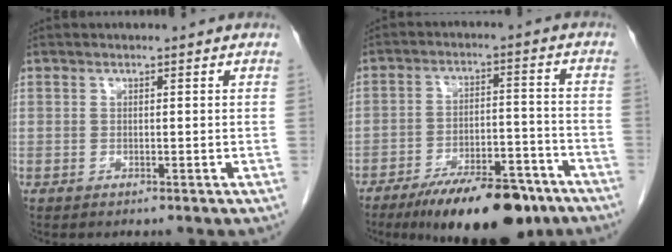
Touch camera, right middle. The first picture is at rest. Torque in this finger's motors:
{"motor_torque": [1.17, -0.97, 0.27, 0.09]}